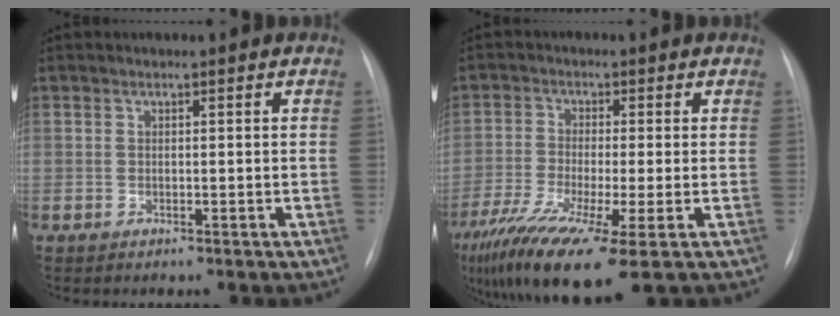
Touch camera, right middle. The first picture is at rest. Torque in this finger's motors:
{"motor_torque": [1.38, -0.76, 0.37, 0.21]}